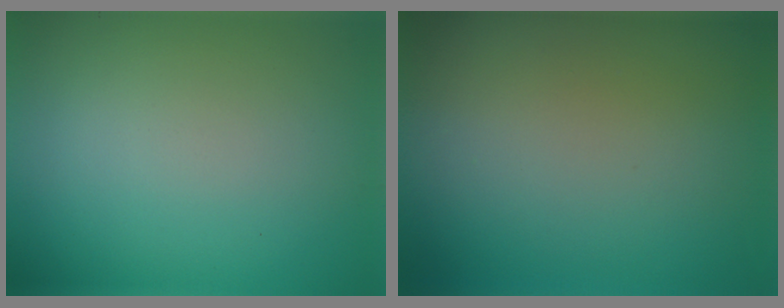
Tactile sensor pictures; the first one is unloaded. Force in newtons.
{"total": 0.0}